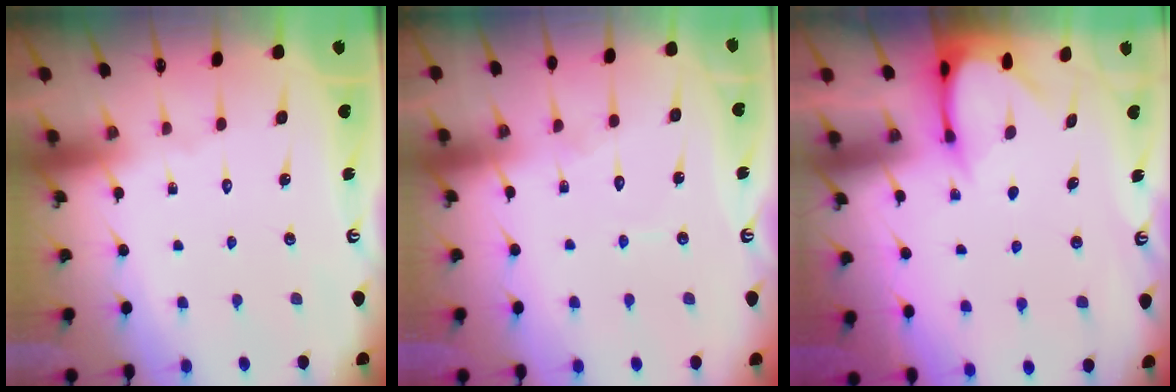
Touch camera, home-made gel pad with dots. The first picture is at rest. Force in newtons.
{"total": 6.0, "press": 6.0, "slide": 0.5}
{"total": 3.7, "press": 3.6, "slide": 0.3}